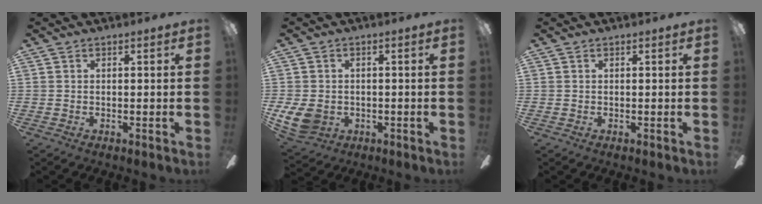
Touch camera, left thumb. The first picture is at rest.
{"total": 7.2, "force": [-1.5, 5.9, 3.8], "torque": [-0.090, 0.005, -0.025]}
{"total": 0.0}